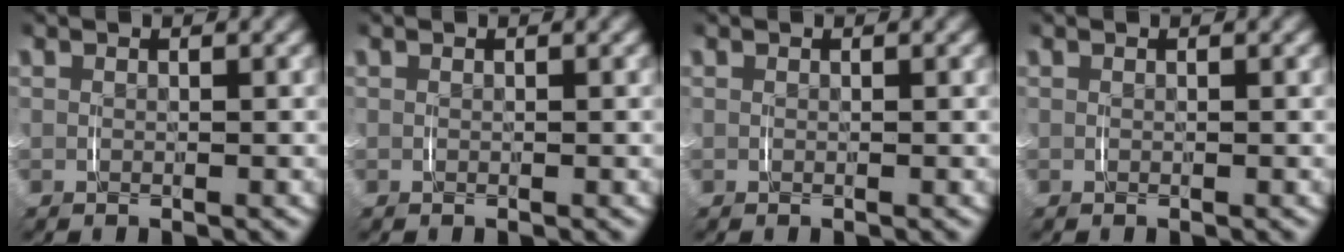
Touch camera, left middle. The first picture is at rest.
{"total": 0.0}
{"total": 0.0}
{"total": 0.0}